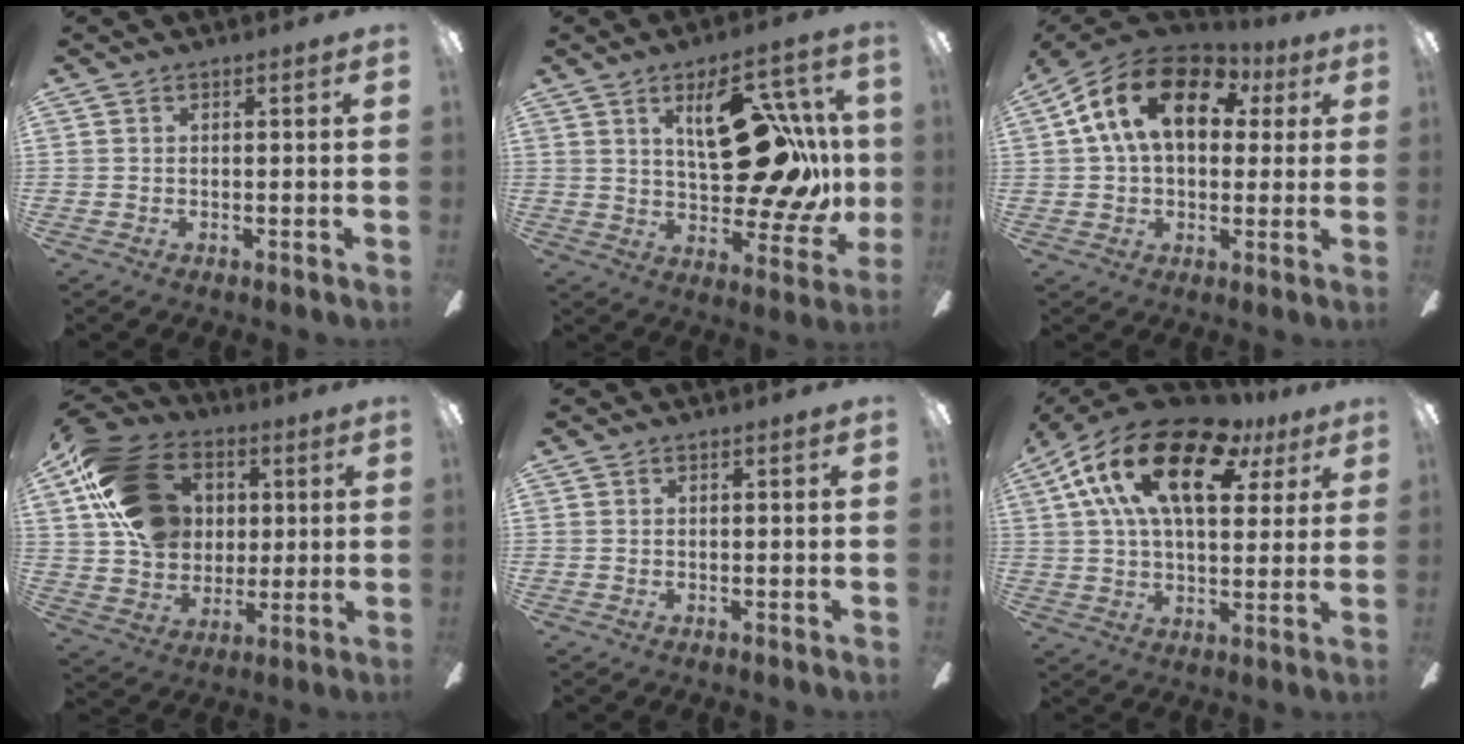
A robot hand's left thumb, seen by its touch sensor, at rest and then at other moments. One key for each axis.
{"total": 24.5, "fx": 5.9, "fy": 12.1, "fz": 20.5, "tx": -0.264, "ty": -0.016, "tz": 0.102}
{"total": 17.8, "fx": 6.4, "fy": 10.9, "fz": 12.5, "tx": -0.234, "ty": 0.000, "tz": 0.111}
{"total": 20.9, "fx": 6.4, "fy": 16.5, "fz": 11.2, "tx": -0.185, "ty": 0.002, "tz": 0.130}
{"total": 0.0}
{"total": 22.5, "fx": 10.9, "fy": 11.0, "fz": 16.2, "tx": -0.292, "ty": -0.038, "tz": 0.182}